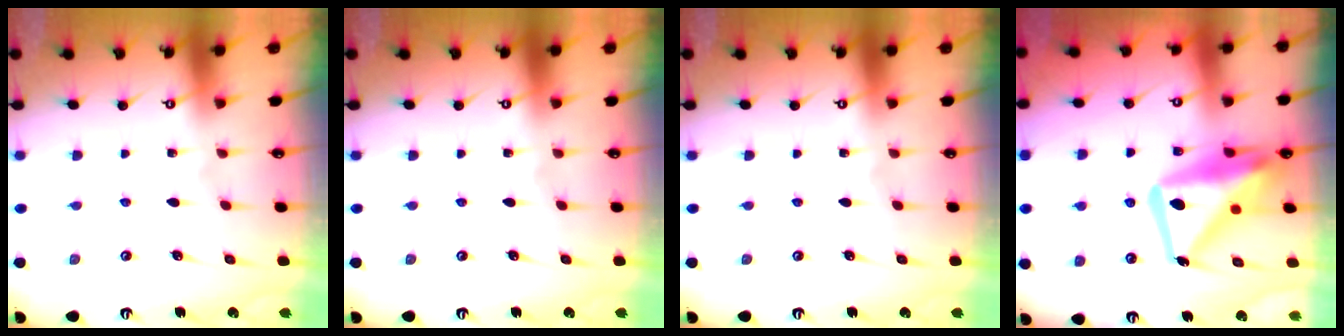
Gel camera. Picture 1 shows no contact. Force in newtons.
{"total": 0.0}
{"total": 0.0}
{"total": 18.0, "press": 18.0, "slide": 1.7}